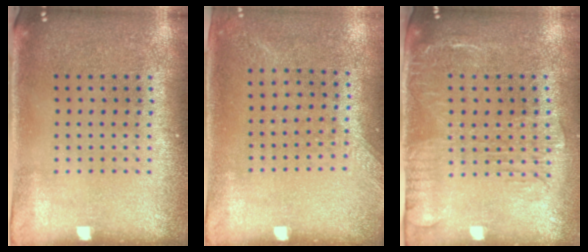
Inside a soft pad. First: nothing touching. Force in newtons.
{"total": 1.3, "press": 1.1, "slide": 0.7}
{"total": 2.0, "press": 1.6, "slide": 1.2}